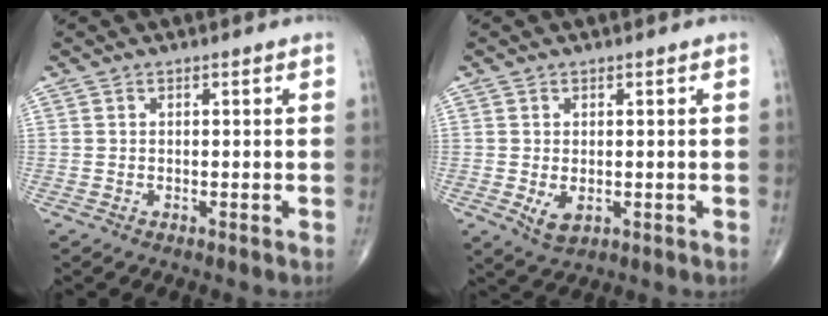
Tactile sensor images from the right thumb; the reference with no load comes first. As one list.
[{"total": 3.2, "force": [-0.5, 1.9, 2.5], "torque": [-0.037, -0.007, 0.001]}]